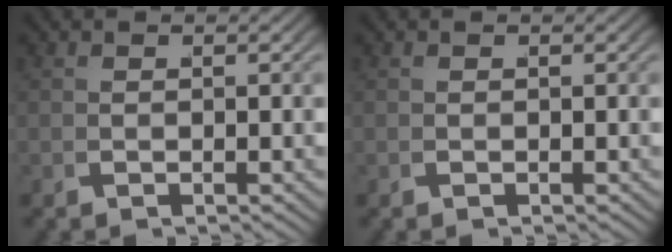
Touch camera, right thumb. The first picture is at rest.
{"total": 0.0}